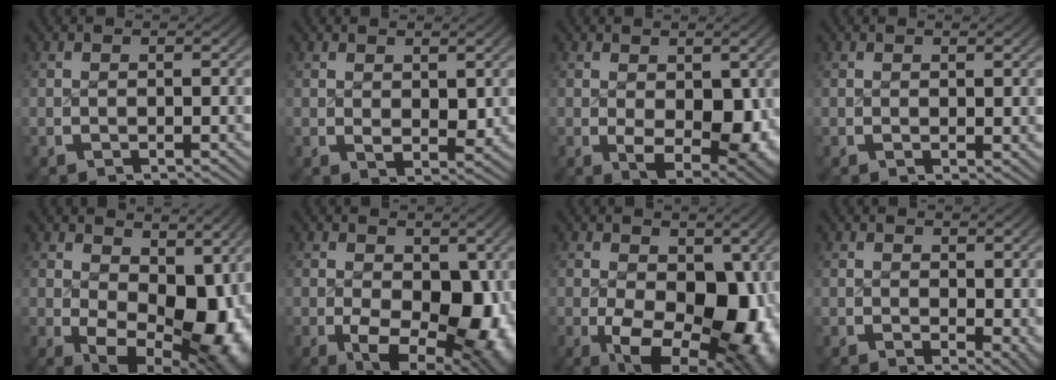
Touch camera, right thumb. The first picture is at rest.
{"total": 1.9, "force": [0.7, 1.2, 1.3], "torque": [-0.017, -0.012, 0.022]}
{"total": 7.3, "force": [-0.9, 4.6, 5.6], "torque": [-0.096, -0.049, 0.016]}
{"total": 0.7, "force": [0.4, 0.3, 0.4], "torque": [-0.001, -0.003, 0.011]}
{"total": 12.0, "force": [-1.2, 7.5, 9.3], "torque": [-0.152, -0.058, 0.015]}
{"total": 10.3, "force": [-1.5, 6.7, 7.7], "torque": [-0.133, -0.058, 0.007]}
{"total": 13.5, "force": [-2.3, 8.7, 10.1], "torque": [-0.177, -0.070, -0.001]}
{"total": 2.6, "force": [0.4, 1.5, 2.1], "torque": [-0.015, -0.011, 0.014]}